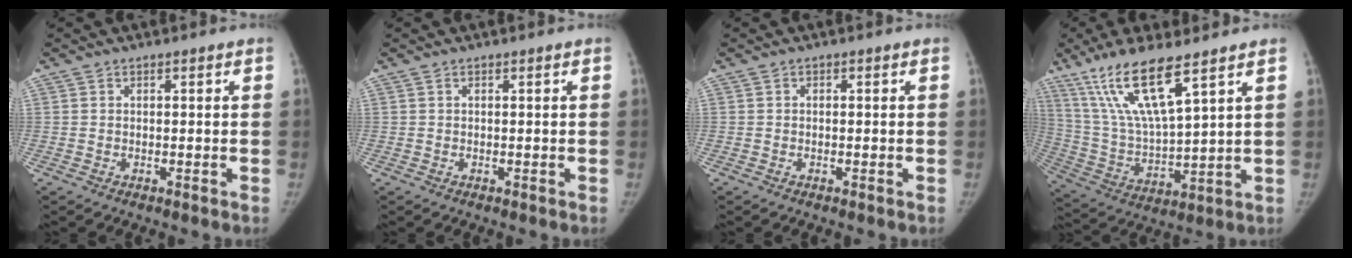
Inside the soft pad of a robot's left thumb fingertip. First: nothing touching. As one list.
[{"total": 0.0}, {"total": 0.0}, {"total": 15.9, "force": [9.8, 3.0, 12.2], "torque": [-0.247, -0.045, 0.204]}]